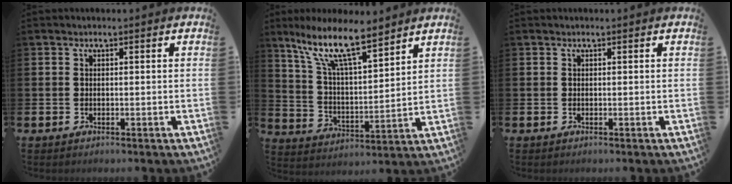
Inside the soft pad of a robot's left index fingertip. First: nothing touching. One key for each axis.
{"total": 11.6, "fx": 9.0, "fy": 2.8, "fz": 6.7, "tx": -0.150, "ty": -0.034, "tz": 0.155}
{"total": 0.0}